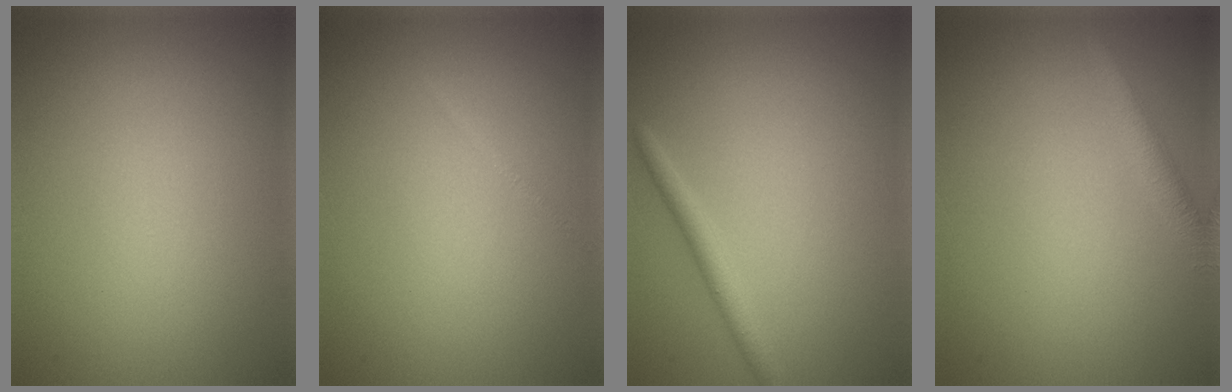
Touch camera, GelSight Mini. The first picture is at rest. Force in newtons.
{"total": 0.5, "press": 0.5, "slide": 0.0}
{"total": 1.8, "press": 1.8, "slide": 0.1}
{"total": 2.3, "press": 2.3, "slide": 0.1}